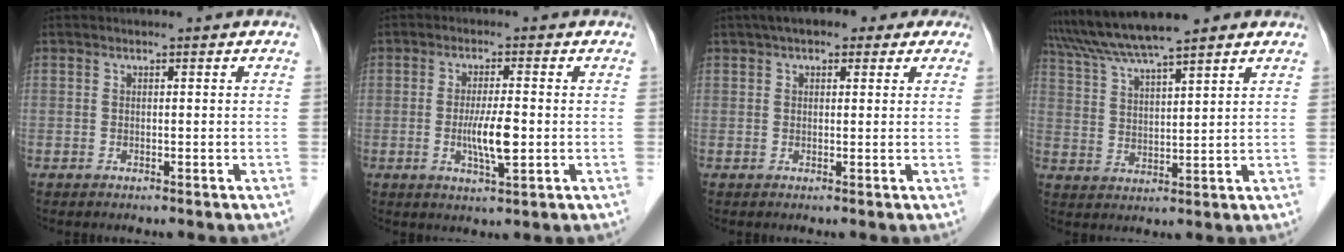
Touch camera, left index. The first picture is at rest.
{"total": 5.3, "force": [-0.8, 0.6, 5.2], "torque": [-0.103, -0.010, -0.012]}
{"total": 8.1, "force": [5.5, 3.6, 4.7], "torque": [-0.059, 0.041, 0.071]}
{"total": 11.2, "force": [9.6, 0.6, 5.6], "torque": [-0.105, 0.037, 0.165]}